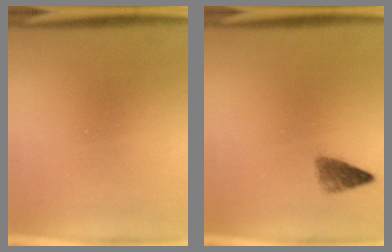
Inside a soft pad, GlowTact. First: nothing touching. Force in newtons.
{"total": 2.2}